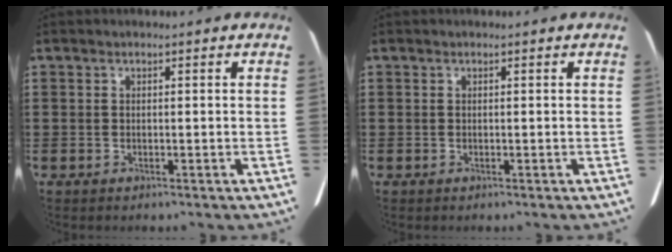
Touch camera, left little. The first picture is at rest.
{"total": 0.0}